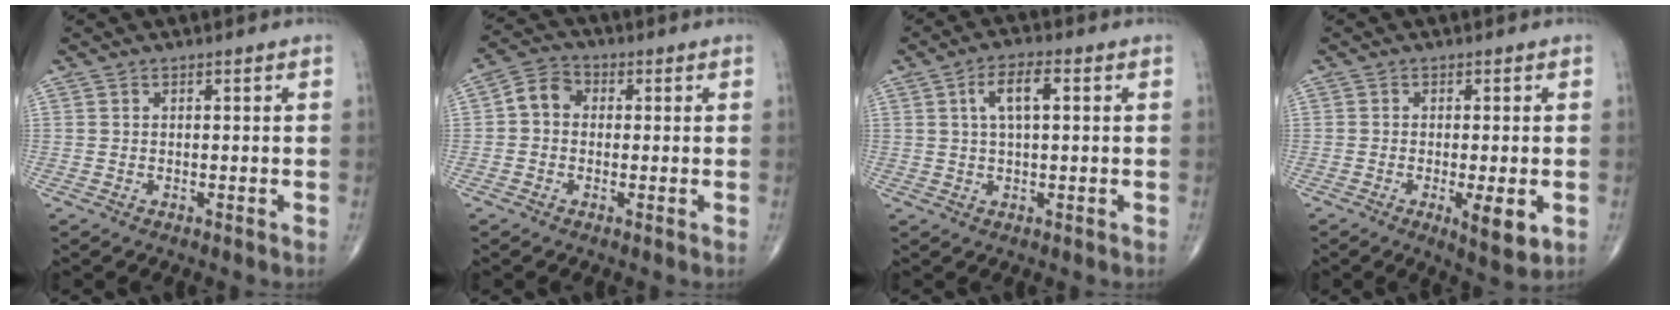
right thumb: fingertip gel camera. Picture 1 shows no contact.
{"total": 5.2, "force": [0.1, 4.3, 2.9], "torque": [-0.037, 0.018, -0.011]}
{"total": 5.9, "force": [1.5, 2.2, 5.2], "torque": [-0.094, 0.008, 0.024]}
{"total": 5.9, "force": [-1.6, 1.6, 5.5], "torque": [-0.086, -0.016, -0.025]}